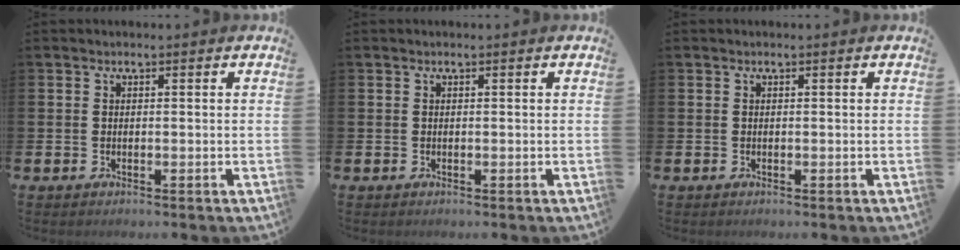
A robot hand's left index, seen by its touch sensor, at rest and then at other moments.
{"total": 0.0}
{"total": 0.0}